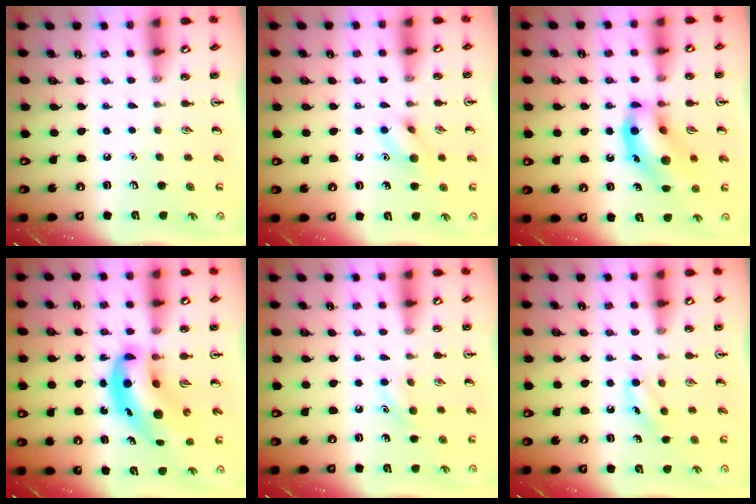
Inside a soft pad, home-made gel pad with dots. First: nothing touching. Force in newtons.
{"total": 8.7, "press": 8.6, "slide": 0.6}
{"total": 15.9, "press": 15.7, "slide": 2.3}
{"total": 11.3, "press": 10.8, "slide": 3.3}
{"total": 6.8, "press": 6.4, "slide": 2.3}
{"total": 6.0, "press": 5.8, "slide": 1.7}